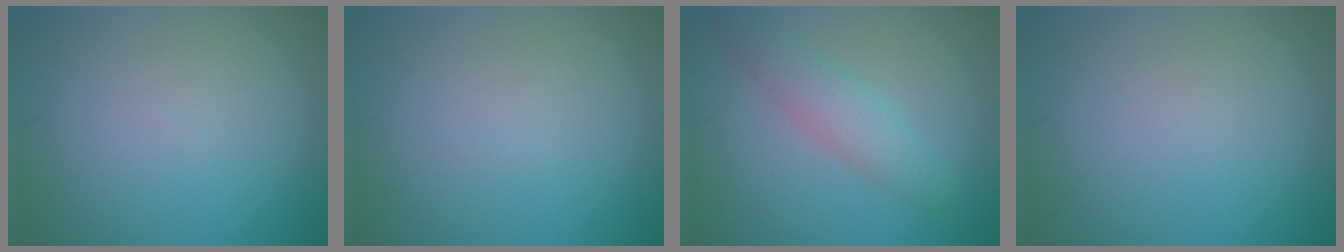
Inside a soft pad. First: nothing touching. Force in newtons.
{"total": 0.0}
{"total": 3.6, "press": 3.6, "slide": 0.1}
{"total": 0.0}